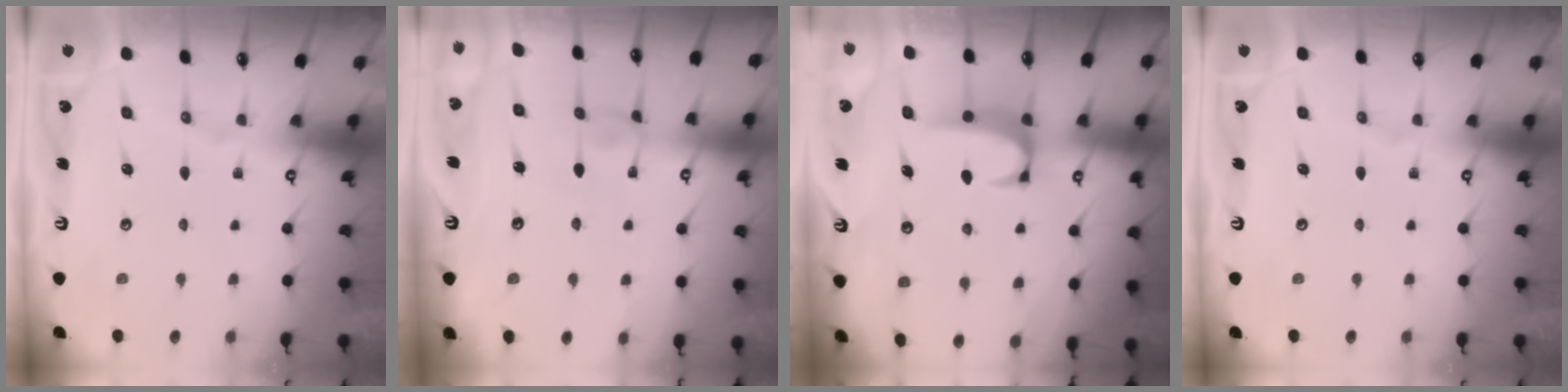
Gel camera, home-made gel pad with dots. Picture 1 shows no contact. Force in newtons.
{"total": 1.1, "press": 1.0, "slide": 0.3}
{"total": 1.9, "press": 1.9, "slide": 0.3}
{"total": 0.0}